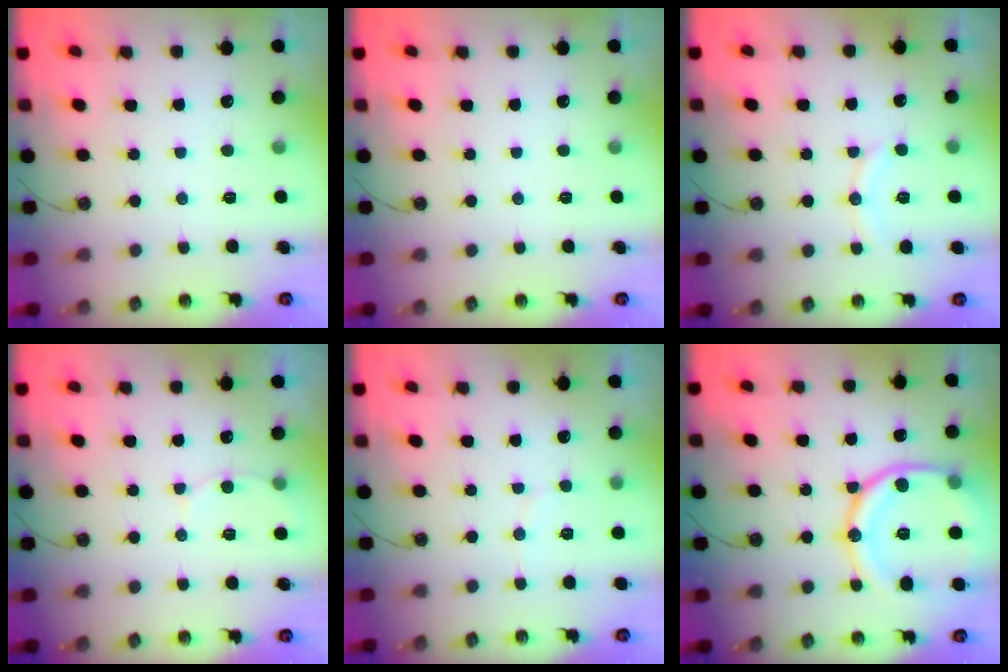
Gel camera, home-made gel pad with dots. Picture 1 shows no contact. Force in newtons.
{"total": 0.0}
{"total": 6.9, "press": 6.8, "slide": 0.8}
{"total": 5.0, "press": 5.0, "slide": 0.5}
{"total": 3.0, "press": 3.0, "slide": 0.2}
{"total": 19.6, "press": 19.5, "slide": 2.1}